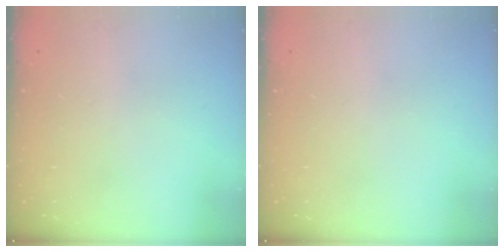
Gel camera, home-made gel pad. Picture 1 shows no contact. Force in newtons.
{"total": 0.0}